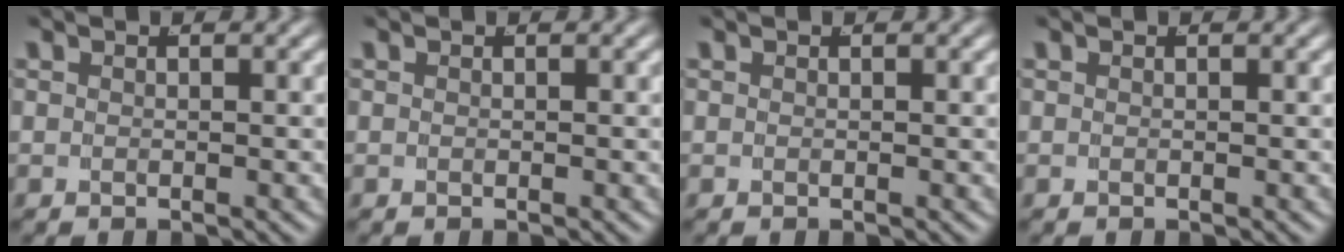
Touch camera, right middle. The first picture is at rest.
{"total": 0.0}
{"total": 0.0}
{"total": 0.0}